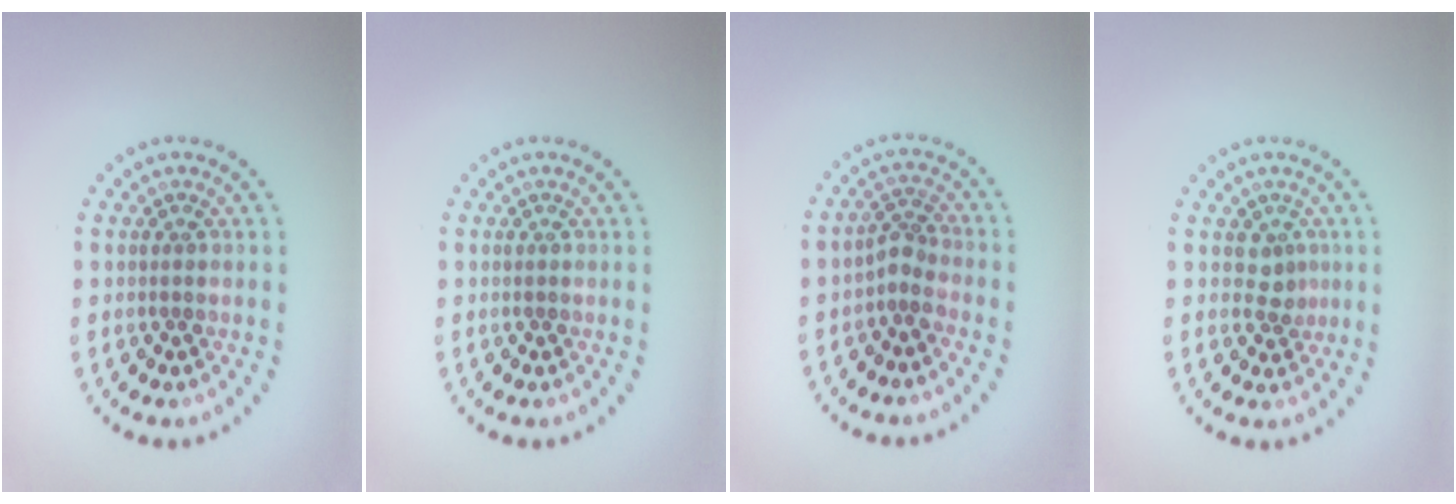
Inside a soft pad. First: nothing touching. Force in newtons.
{"total": 0.0}
{"total": 1.9, "press": 1.4, "slide": 1.2}
{"total": 1.8, "press": 1.4, "slide": 1.1}